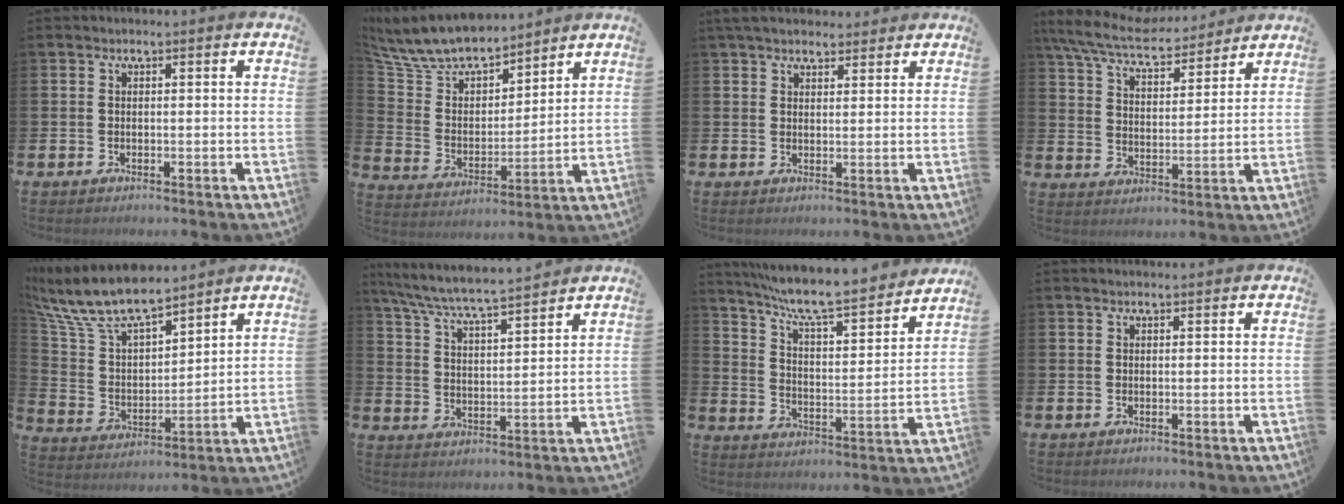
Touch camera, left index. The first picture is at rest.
{"total": 10.3, "force": [9.4, 2.8, 3.0], "torque": [-0.106, -0.060, 0.169]}
{"total": 4.1, "force": [3.7, 1.4, 1.0], "torque": [-0.022, -0.008, 0.068]}
{"total": 8.4, "force": [7.6, 1.9, 3.0], "torque": [-0.089, -0.041, 0.135]}
{"total": 10.3, "force": [9.3, 2.5, 3.7], "torque": [-0.115, -0.054, 0.165]}
{"total": 6.8, "force": [6.5, 0.0, 1.9], "torque": [-0.064, -0.045, 0.112]}
{"total": 8.9, "force": [8.0, 0.8, 3.8], "torque": [-0.104, -0.059, 0.132]}
{"total": 0.6, "force": [0.6, 0.0, 0.1], "torque": [0.009, -0.004, 0.009]}